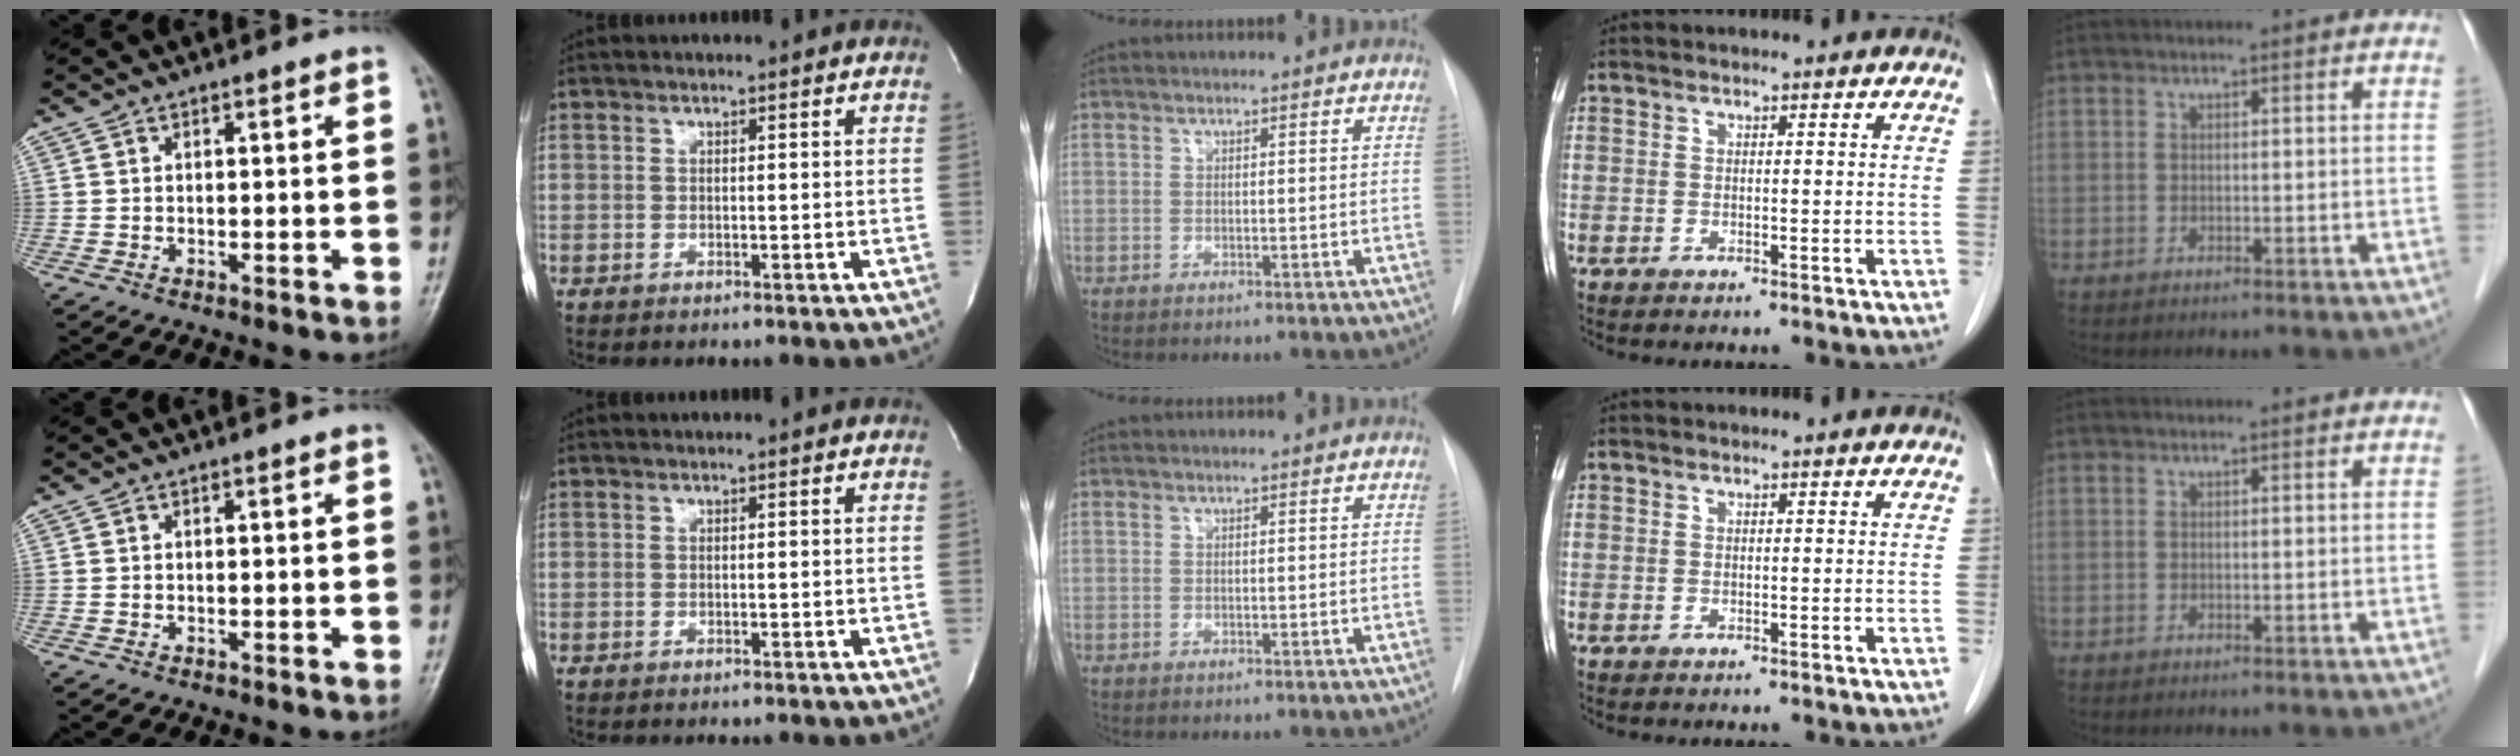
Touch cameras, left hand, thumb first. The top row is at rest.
{}